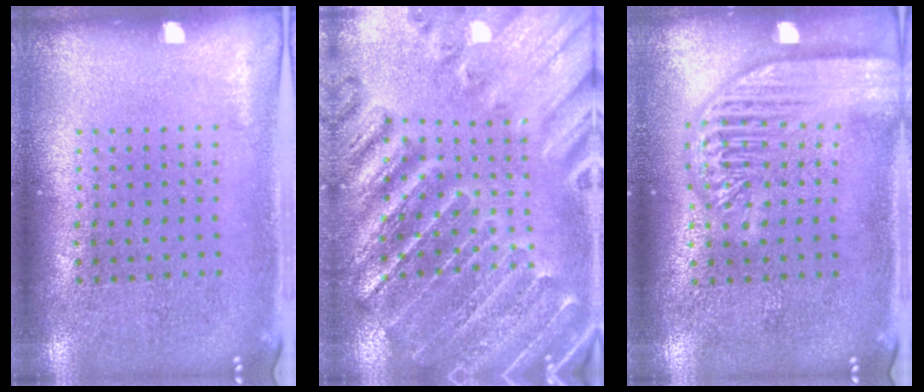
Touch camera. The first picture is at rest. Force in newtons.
{"total": 2.7, "press": 2.7, "slide": 0.4}
{"total": 3.4, "press": 3.3, "slide": 0.3}